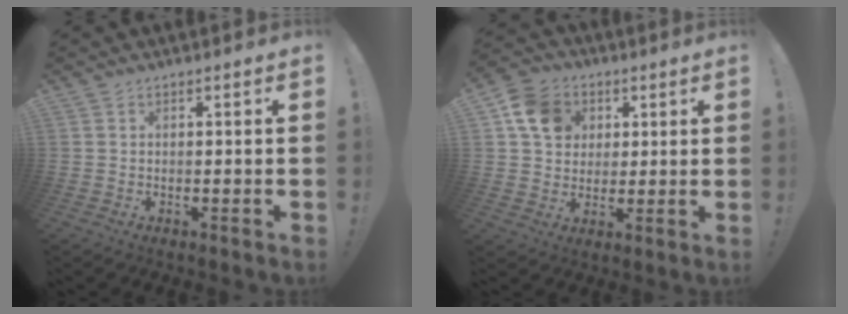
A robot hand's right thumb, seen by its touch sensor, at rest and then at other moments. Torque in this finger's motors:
{"motor_torque": [-0.27, 0.69, 0.51, -0.35, 0.02]}